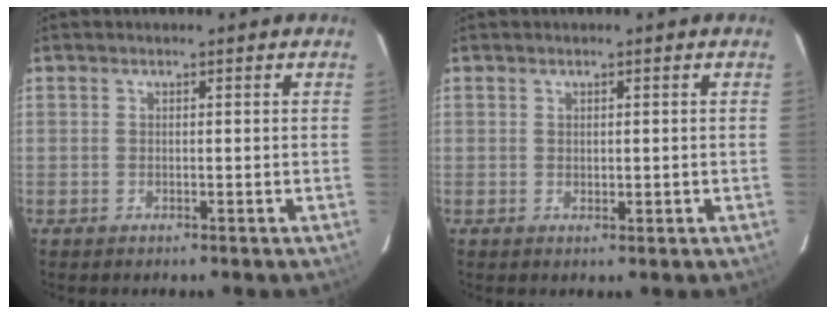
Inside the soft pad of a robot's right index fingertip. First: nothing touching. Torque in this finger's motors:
{"motor_torque": [-0.17, 0.04, -0.07, 0.00]}